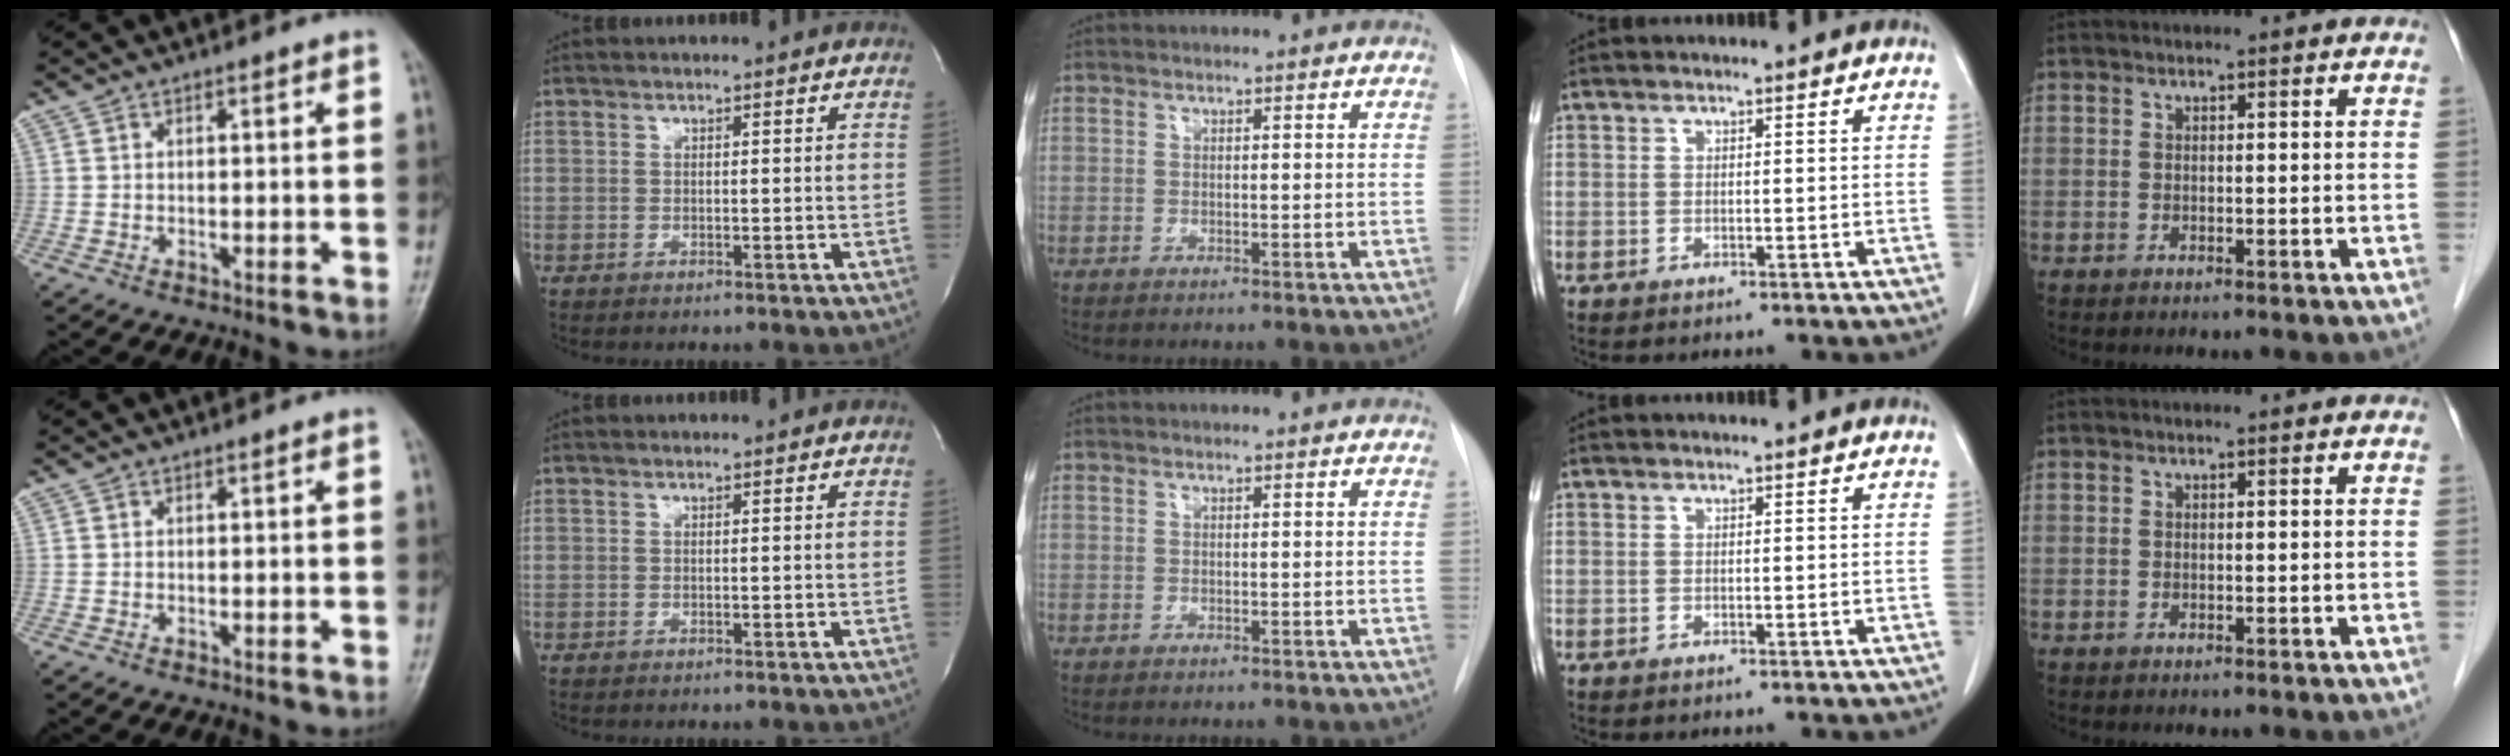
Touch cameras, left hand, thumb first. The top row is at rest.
{}